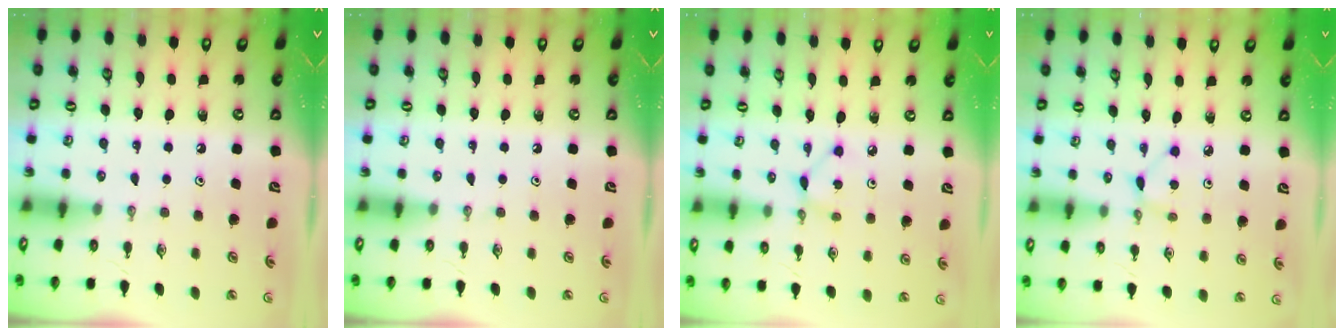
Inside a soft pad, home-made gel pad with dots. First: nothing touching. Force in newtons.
{"total": 0.0}
{"total": 2.8, "press": 2.8, "slide": 0.1}
{"total": 3.0, "press": 3.0, "slide": 0.3}